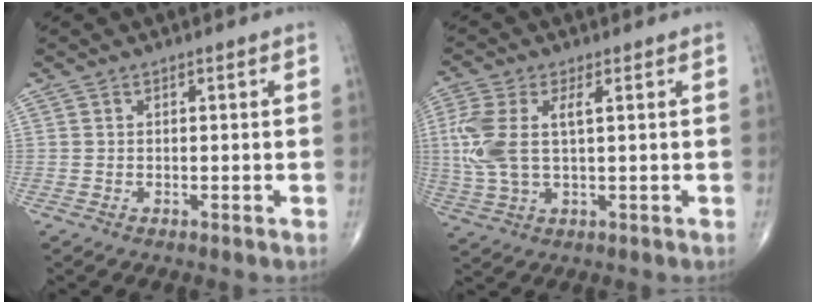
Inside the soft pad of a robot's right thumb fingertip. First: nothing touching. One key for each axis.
{"total": 10.1, "fx": 1.5, "fy": 4.6, "fz": 8.9, "tx": -0.233, "ty": 0.009, "tz": 0.033}